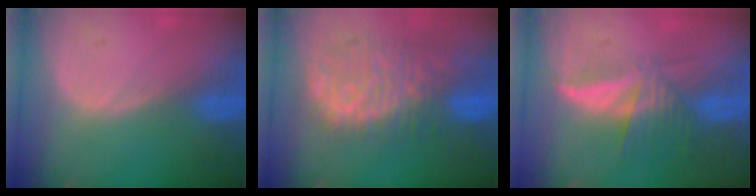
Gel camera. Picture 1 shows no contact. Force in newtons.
{"total": 11.0, "press": 9.6, "slide": 5.4}
{"total": 6.2, "press": 5.5, "slide": 2.8}